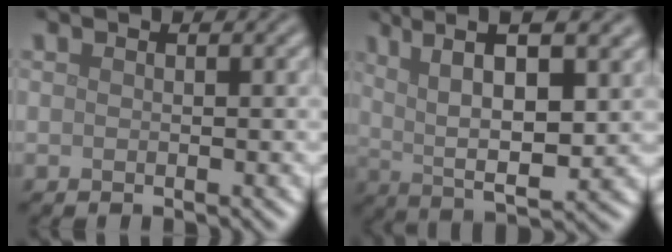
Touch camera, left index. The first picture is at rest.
{"total": 9.3, "force": [3.8, 2.5, 8.1], "torque": [-0.146, 0.006, 0.070]}